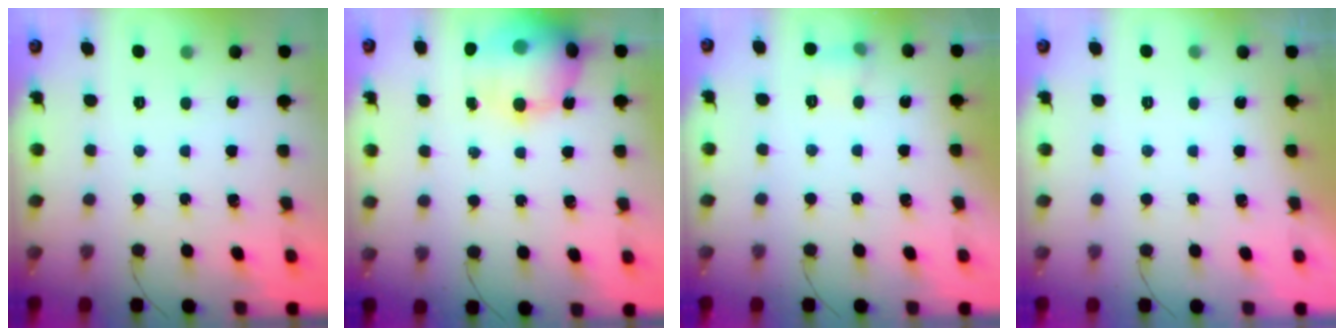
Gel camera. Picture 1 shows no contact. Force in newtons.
{"total": 18.8, "press": 17.6, "slide": 6.4}
{"total": 7.2, "press": 4.4, "slide": 5.7}
{"total": 0.0}